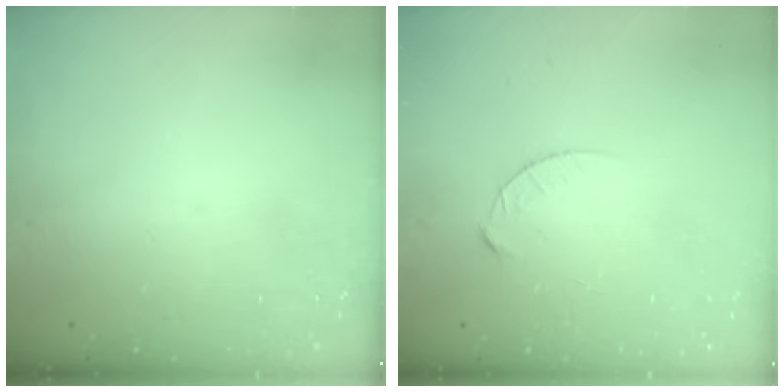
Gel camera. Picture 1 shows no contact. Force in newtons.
{"total": 3.7, "press": 3.7, "slide": 0.4}